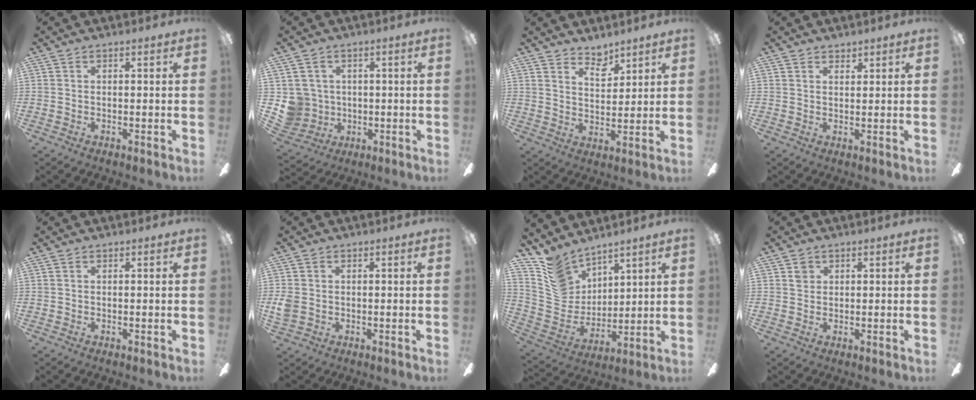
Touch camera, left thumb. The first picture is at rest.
{"total": 6.7, "force": [0.7, 6.6, 0.6], "torque": [-0.040, -0.001, 0.023]}
{"total": 5.6, "force": [4.9, 2.1, 1.7], "torque": [-0.021, -0.031, 0.086]}
{"total": 1.8, "force": [1.6, 0.7, 0.1], "torque": [-0.002, -0.004, 0.032]}
{"total": 0.0}
{"total": 3.5, "force": [-0.2, 2.9, 1.8], "torque": [-0.038, 0.005, -0.001]}
{"total": 11.7, "force": [9.0, 7.1, 2.7], "torque": [-0.086, -0.061, 0.184]}
{"total": 2.0, "force": [1.1, 1.5, 0.6], "torque": [0.002, -0.006, 0.018]}